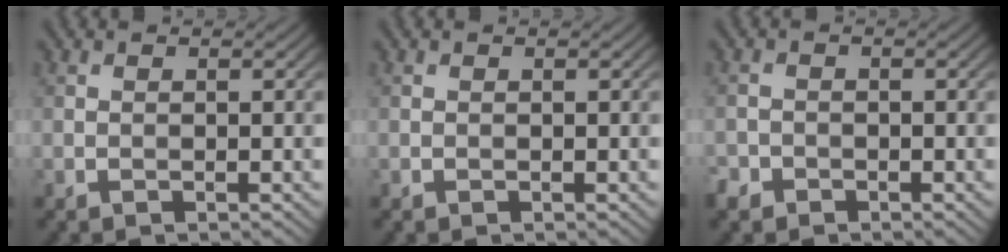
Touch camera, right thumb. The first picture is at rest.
{"total": 0.0}
{"total": 2.0, "force": [-1.5, 1.2, 0.4], "torque": [-0.009, -0.003, -0.039]}